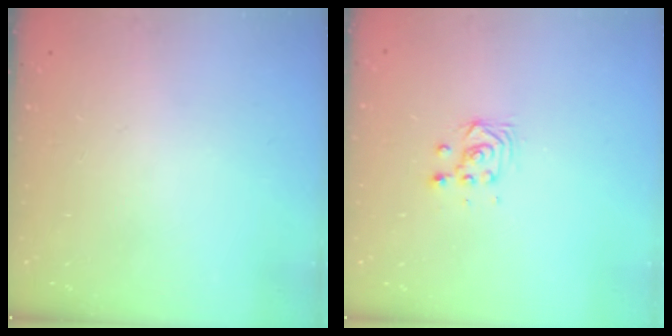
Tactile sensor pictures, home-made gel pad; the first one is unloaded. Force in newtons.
{"total": 3.9, "press": 3.9, "slide": 0.2}